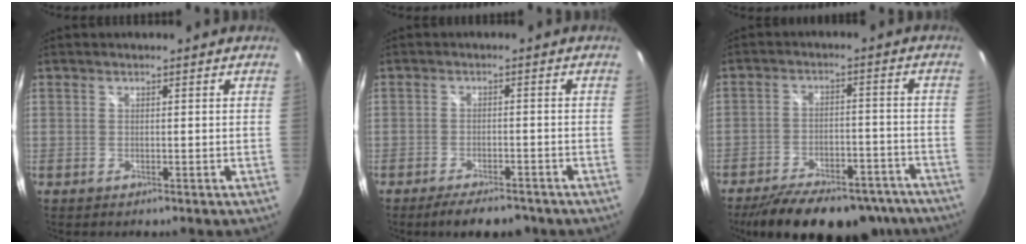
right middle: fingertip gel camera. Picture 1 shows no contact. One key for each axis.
{"total": 7.1, "fx": -5.7, "fy": 2.3, "fz": 3.6, "tx": -0.075, "ty": -0.007, "tz": -0.087}
{"total": 22.3, "fx": -17.8, "fy": 8.7, "fz": 10.2, "tx": -0.192, "ty": -0.003, "tz": -0.233}